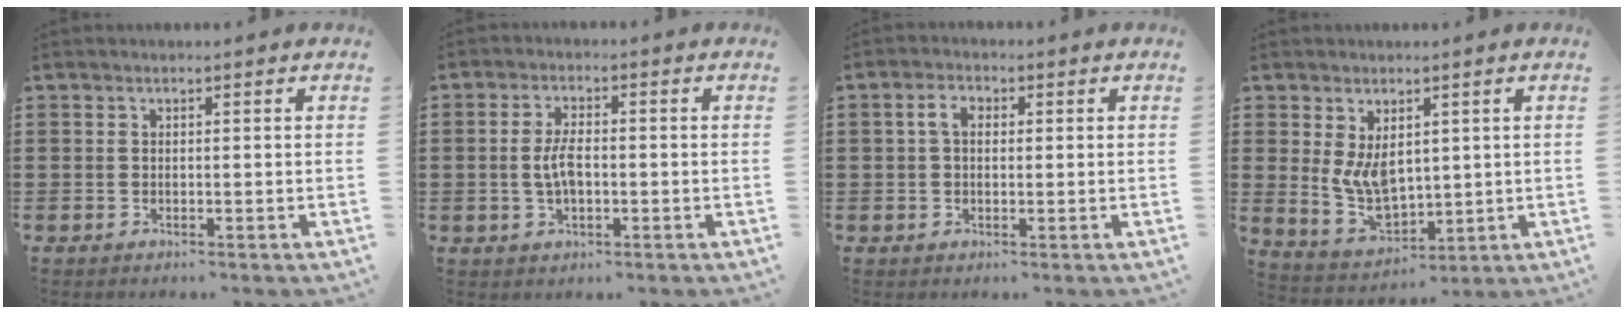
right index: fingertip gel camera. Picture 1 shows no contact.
{"total": 4.6, "force": [-0.4, 2.0, 4.1], "torque": [-0.092, 0.000, -0.013]}
{"total": 2.9, "force": [0.4, 1.8, 2.3], "torque": [-0.047, 0.011, 0.004]}
{"total": 6.5, "force": [1.8, 4.3, 4.6], "torque": [-0.094, -0.006, 0.031]}